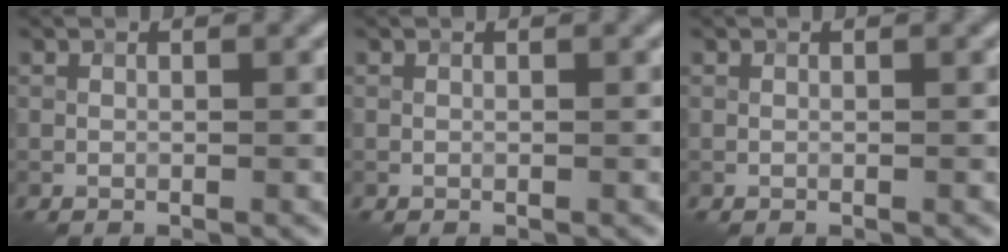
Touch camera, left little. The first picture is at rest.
{"total": 0.0}
{"total": 0.0}